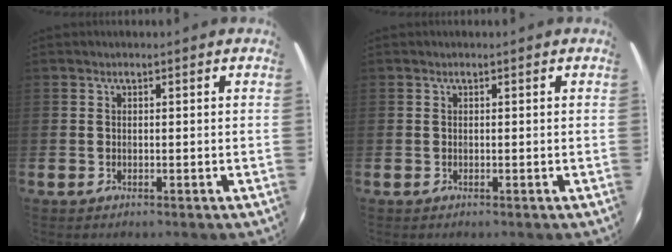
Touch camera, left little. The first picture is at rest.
{"total": 0.0}